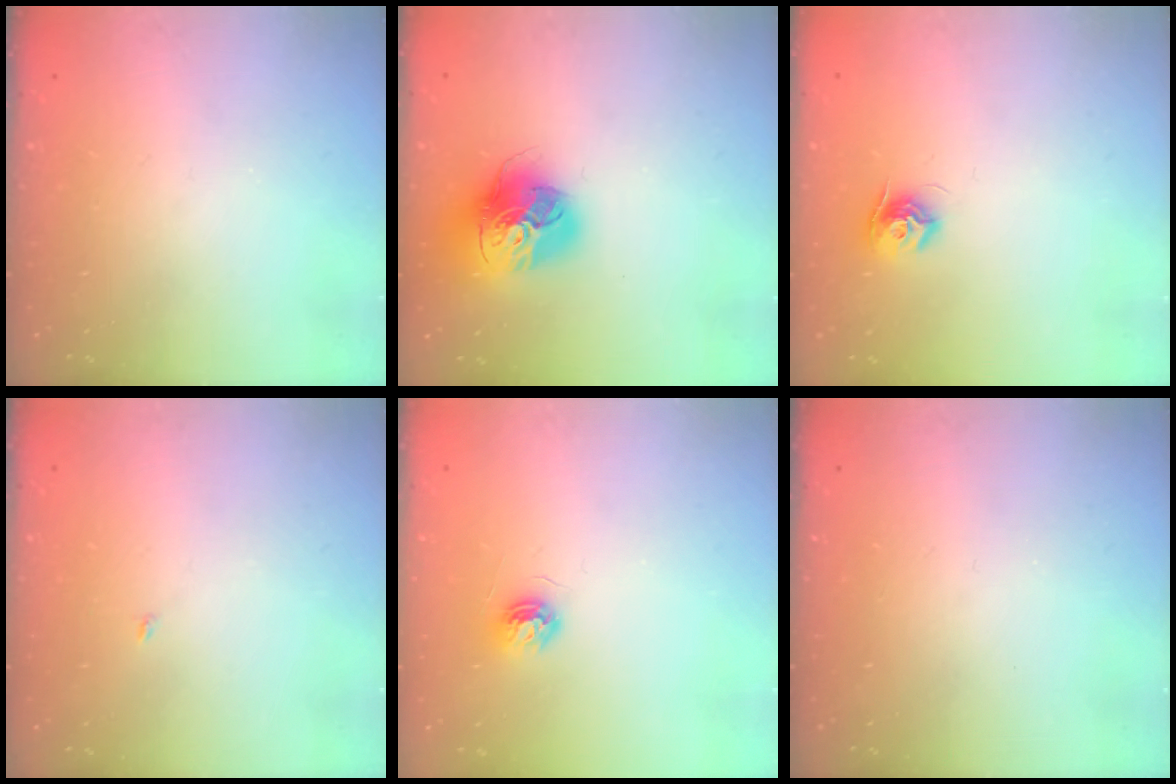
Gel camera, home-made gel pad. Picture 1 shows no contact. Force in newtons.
{"total": 17.5, "press": 17.3, "slide": 2.0}
{"total": 8.7, "press": 8.7, "slide": 0.1}
{"total": 1.9, "press": 1.9, "slide": 0.2}
{"total": 5.3, "press": 5.3, "slide": 0.6}
{"total": 0.0}